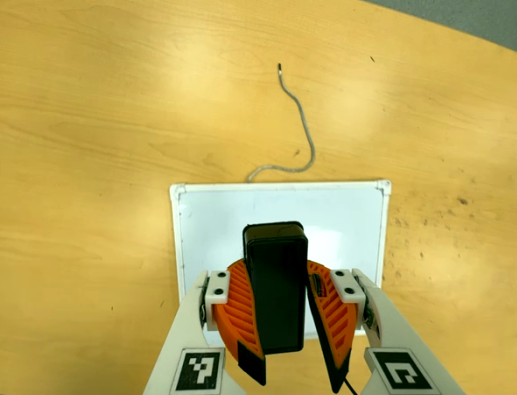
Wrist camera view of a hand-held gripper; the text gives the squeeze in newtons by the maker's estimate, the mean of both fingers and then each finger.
{"total": 10.6, "left": 10.3, "right": 10.8}